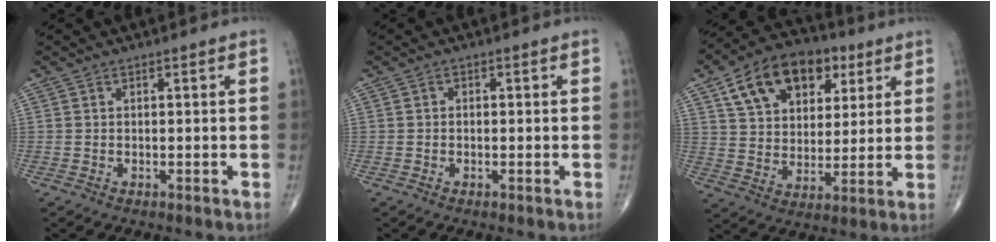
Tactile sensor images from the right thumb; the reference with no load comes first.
{"total": 0.6, "force": [-0.1, 0.5, 0.3], "torque": [-0.001, 0.002, -0.005]}
{"total": 18.0, "force": [8.2, 11.6, 11.0], "torque": [-0.148, -0.007, 0.136]}